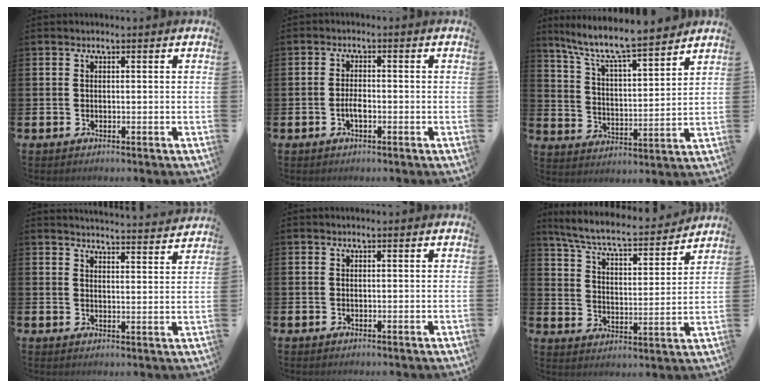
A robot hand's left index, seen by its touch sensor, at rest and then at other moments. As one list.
[{"total": 2.1, "force": [-0.7, 0.9, 1.8], "torque": [-0.031, 0.001, -0.015]}, {"total": 8.7, "force": [8.1, 0.8, 3.2], "torque": [-0.100, -0.058, 0.139]}, {"total": 4.3, "force": [4.3, -0.1, 0.2], "torque": [-0.011, -0.034, 0.075]}, {"total": 0.0}, {"total": 7.0, "force": [6.5, 1.0, 2.6], "torque": [-0.082, -0.048, 0.107]}]